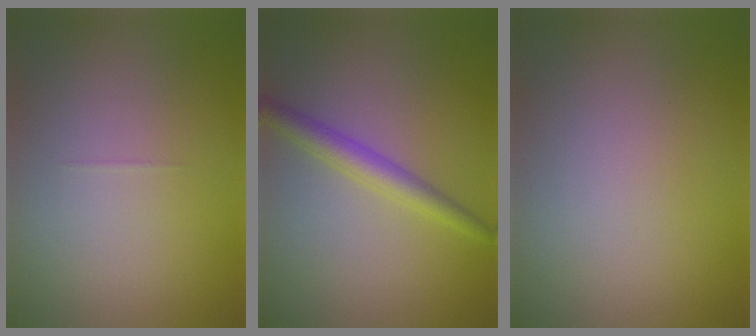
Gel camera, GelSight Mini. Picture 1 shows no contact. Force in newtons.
{"total": 2.7, "press": 2.7, "slide": 0.1}
{"total": 0.0}